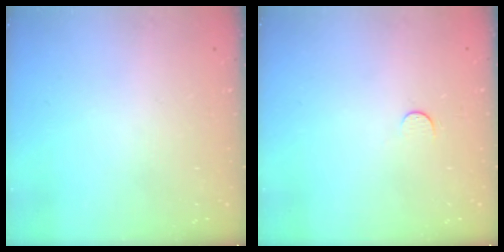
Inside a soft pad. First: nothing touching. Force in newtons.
{"total": 3.5, "press": 3.5, "slide": 0.3}